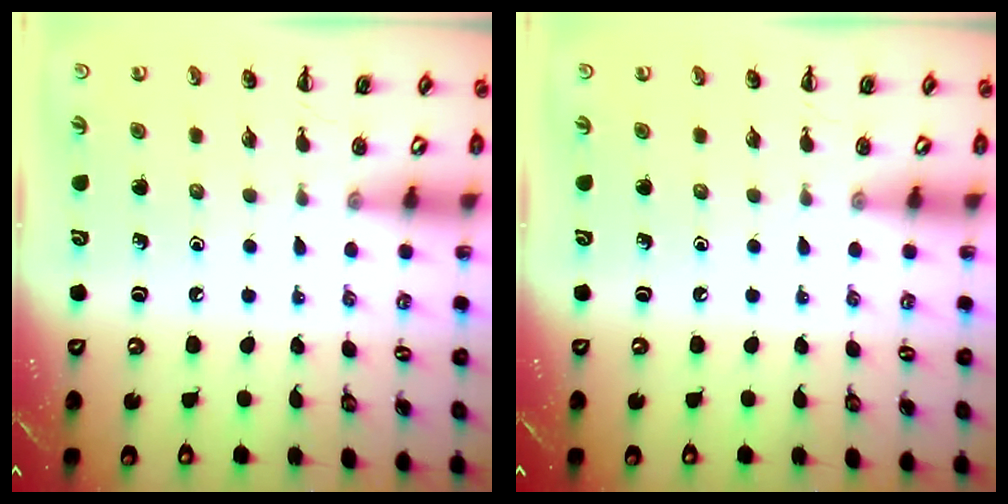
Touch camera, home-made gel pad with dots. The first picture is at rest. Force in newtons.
{"total": 0.0}